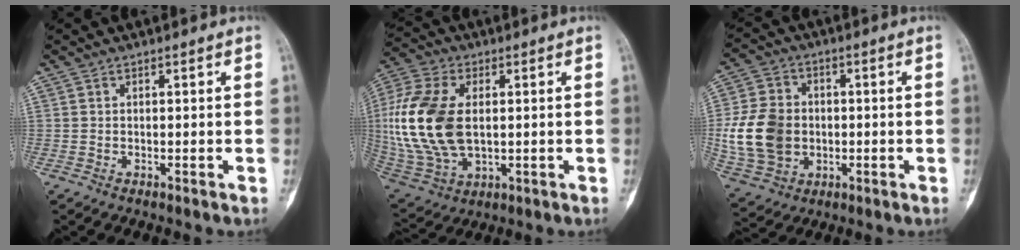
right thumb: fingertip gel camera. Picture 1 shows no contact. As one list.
[{"total": 20.1, "force": [1.3, 12.1, 16.1], "torque": [-0.361, -0.007, 0.034]}, {"total": 14.1, "force": [-1.0, 11.1, 8.7], "torque": [-0.158, 0.008, -0.012]}]